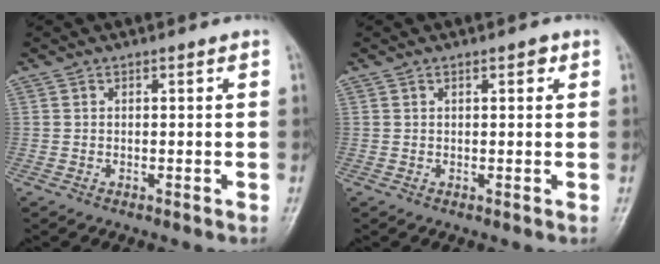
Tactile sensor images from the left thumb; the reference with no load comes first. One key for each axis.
{"total": 1.6, "fx": 0.8, "fy": 0.6, "fz": 1.2, "tx": -0.011, "ty": 0.001, "tz": 0.009}